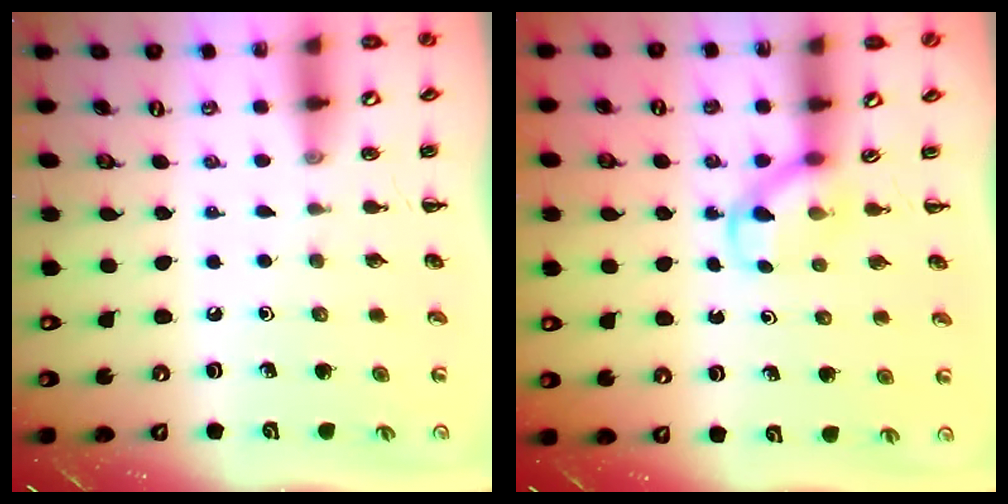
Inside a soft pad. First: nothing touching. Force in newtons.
{"total": 3.6, "press": 3.3, "slide": 1.4}